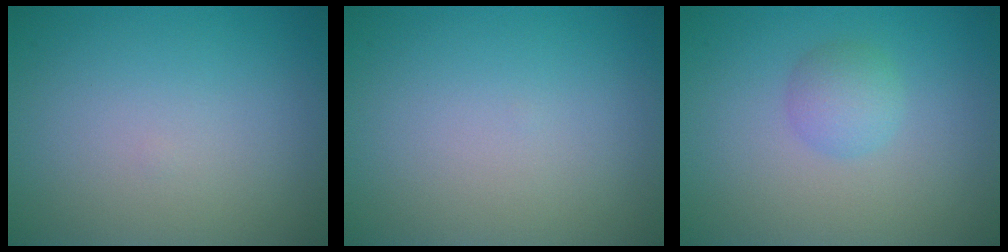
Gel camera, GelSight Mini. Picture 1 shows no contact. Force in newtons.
{"total": 0.0}
{"total": 2.1, "press": 2.1, "slide": 0.0}